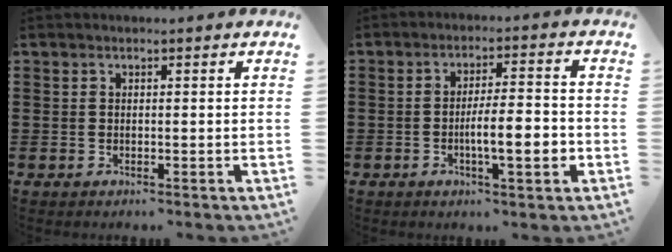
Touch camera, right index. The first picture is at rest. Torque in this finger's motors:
{"motor_torque": [1.89, -0.25, 0.63, 0.21]}